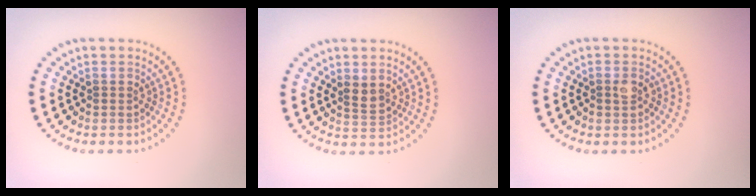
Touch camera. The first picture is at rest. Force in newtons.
{"total": 1.7, "press": 1.5, "slide": 0.8}
{"total": 1.4, "press": 1.4, "slide": 0.4}